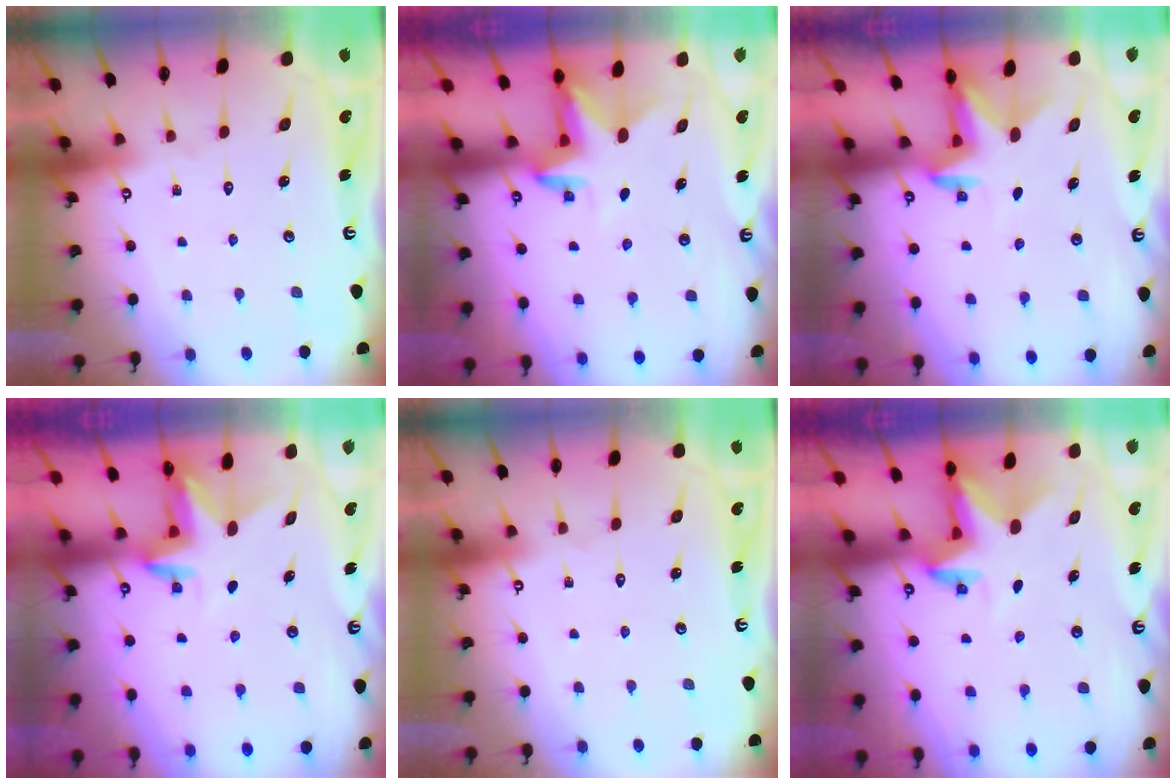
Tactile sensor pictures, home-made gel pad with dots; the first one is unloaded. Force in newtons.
{"total": 3.2, "press": 3.2, "slide": 0.1}
{"total": 2.9, "press": 2.9, "slide": 0.5}
{"total": 3.1, "press": 3.1, "slide": 0.3}
{"total": 0.0}
{"total": 2.8, "press": 2.8, "slide": 0.2}